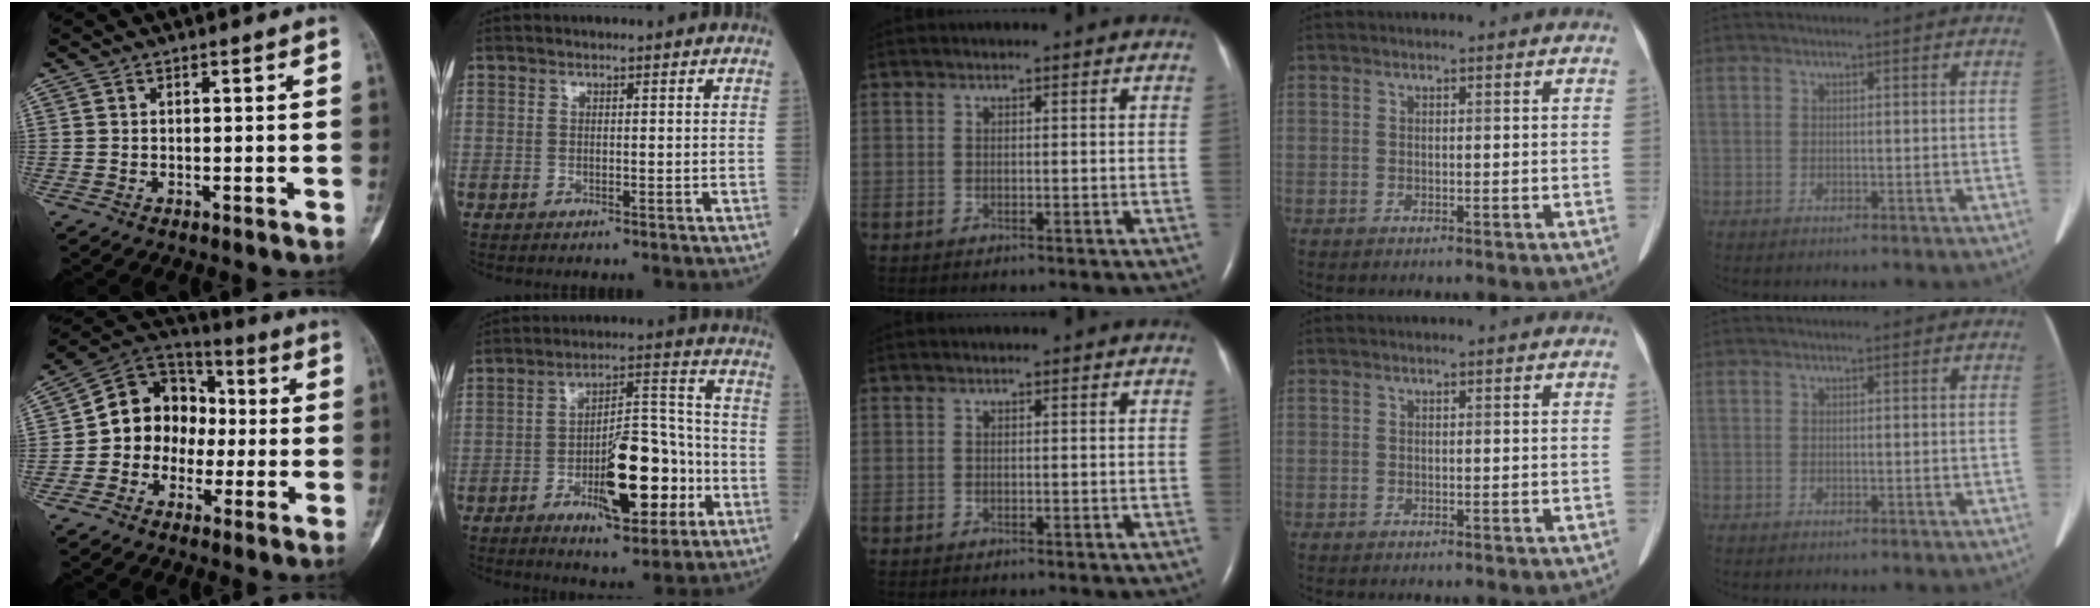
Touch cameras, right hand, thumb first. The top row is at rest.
{"thumb": {"total": 12.9, "force": [-1.2, 11.0, 6.6], "torque": [-0.060, 0.037, -0.034]}, "index": {"total": 13.9, "force": [-4.8, 4.3, 12.3], "torque": [-0.200, 0.013, -0.068]}}